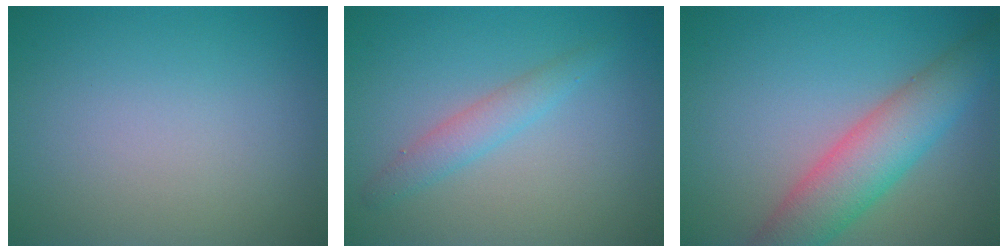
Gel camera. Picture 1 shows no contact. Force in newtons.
{"total": 2.9, "press": 2.9, "slide": 0.4}
{"total": 6.3, "press": 6.3, "slide": 0.2}